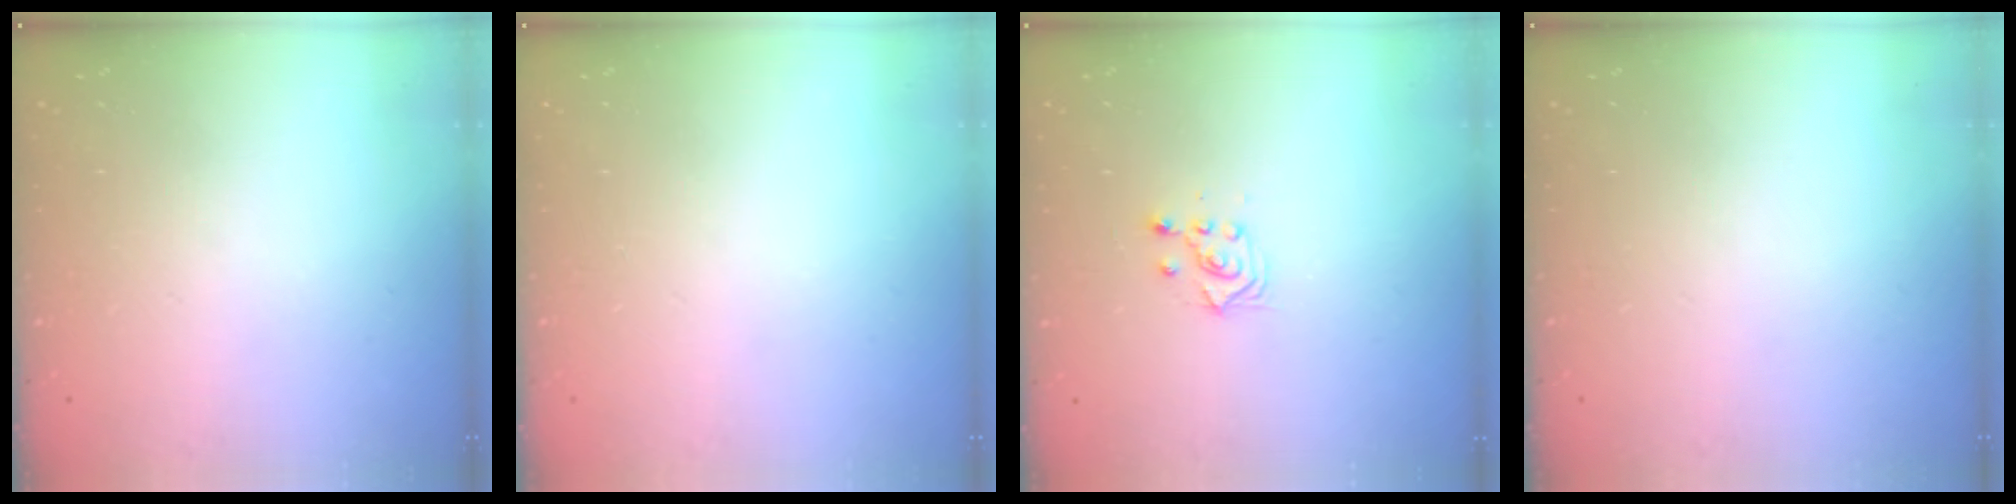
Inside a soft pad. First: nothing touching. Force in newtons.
{"total": 0.0}
{"total": 3.2, "press": 3.1, "slide": 0.9}
{"total": 0.0}